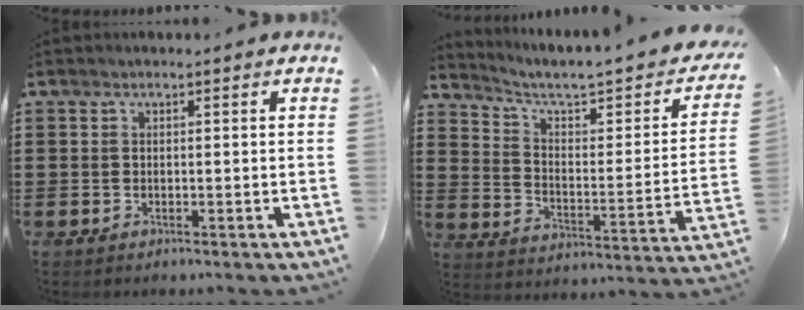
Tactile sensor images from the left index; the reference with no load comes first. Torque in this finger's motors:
{"motor_torque": [2.14, 0.00, 0.16, 0.08]}